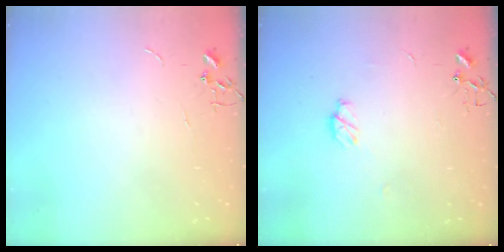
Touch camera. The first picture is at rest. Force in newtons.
{"total": 4.9, "press": 4.9, "slide": 0.3}